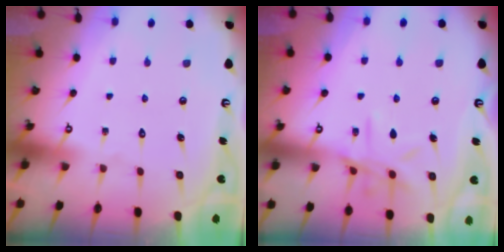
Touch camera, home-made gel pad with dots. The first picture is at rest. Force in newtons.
{"total": 10.1, "press": 10.1, "slide": 0.8}